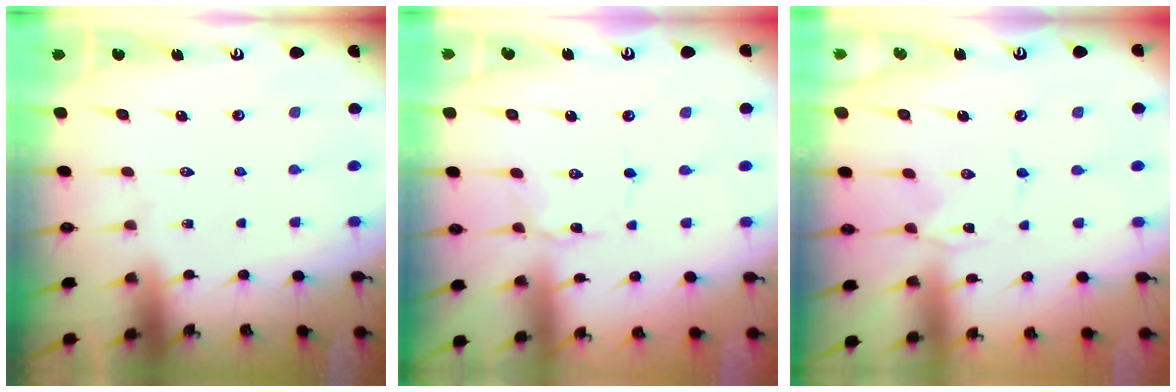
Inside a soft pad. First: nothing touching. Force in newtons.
{"total": 0.6, "press": 0.6, "slide": 0.1}
{"total": 0.0}